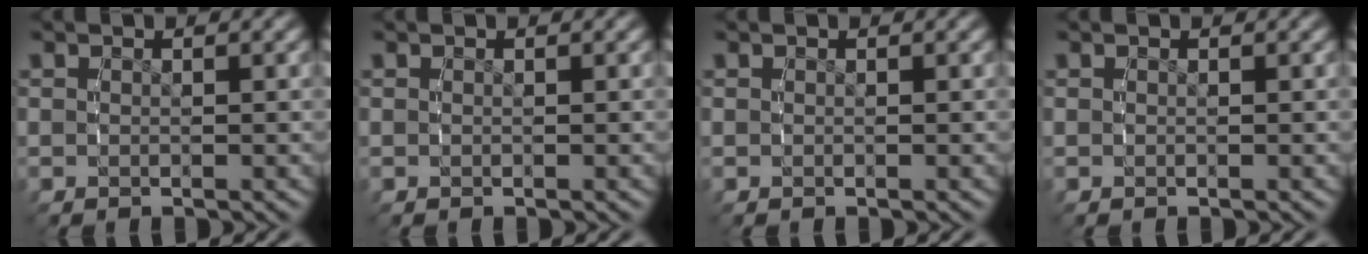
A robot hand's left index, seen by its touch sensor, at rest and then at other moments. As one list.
[{"total": 0.0}, {"total": 0.0}, {"total": 0.0}]